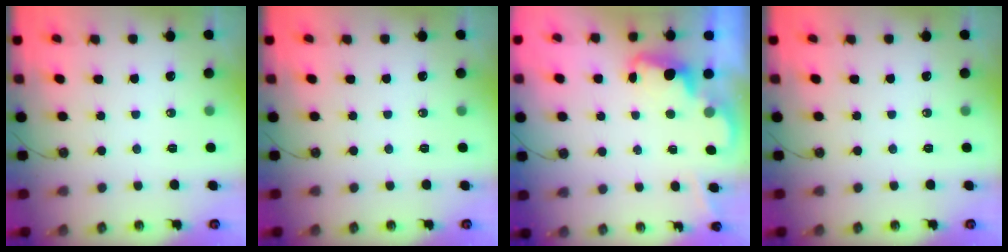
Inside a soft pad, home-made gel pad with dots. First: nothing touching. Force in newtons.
{"total": 0.0}
{"total": 2.3, "press": 2.3, "slide": 0.6}
{"total": 0.0}